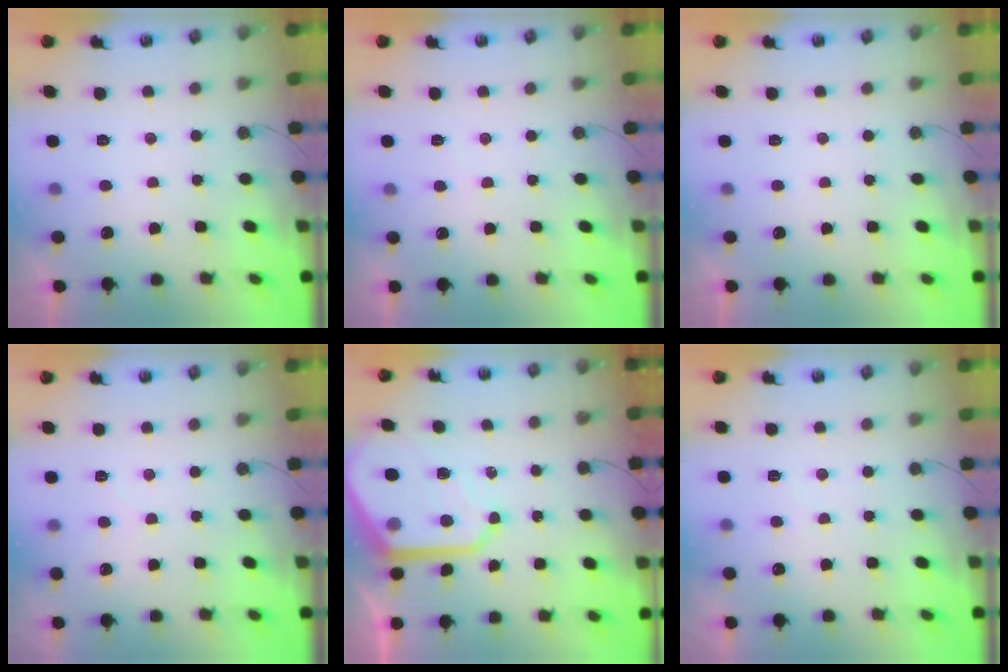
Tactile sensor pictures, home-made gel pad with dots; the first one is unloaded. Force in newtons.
{"total": 1.5, "press": 1.5, "slide": 0.4}
{"total": 0.0}
{"total": 2.1, "press": 2.0, "slide": 0.4}
{"total": 15.0, "press": 14.9, "slide": 1.3}
{"total": 2.7, "press": 2.7, "slide": 0.3}